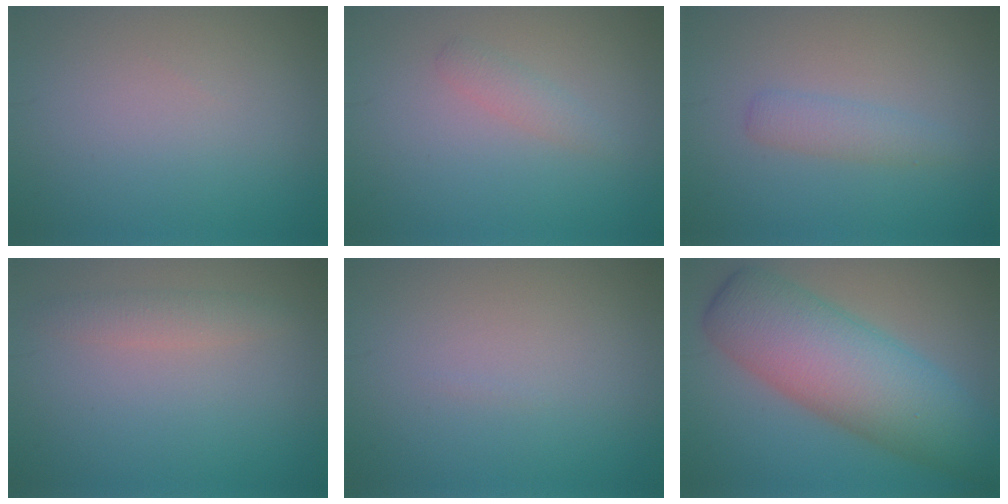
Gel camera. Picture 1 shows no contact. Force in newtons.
{"total": 1.3, "press": 1.3, "slide": 0.1}
{"total": 1.8, "press": 1.8, "slide": 0.1}
{"total": 1.9, "press": 1.9, "slide": 0.0}
{"total": 0.0}
{"total": 10.5, "press": 10.5, "slide": 0.2}